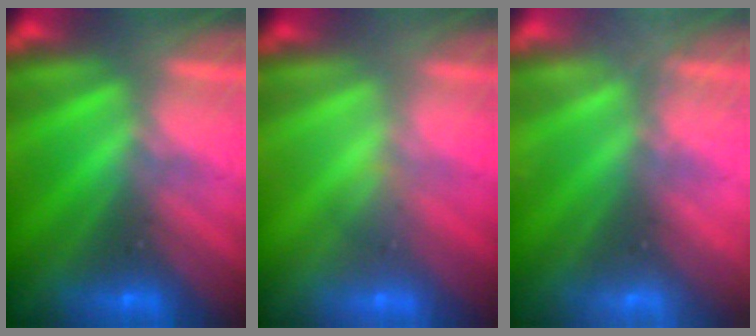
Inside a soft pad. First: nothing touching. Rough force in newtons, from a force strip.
{"total": 2.8}
{"total": 2.4}